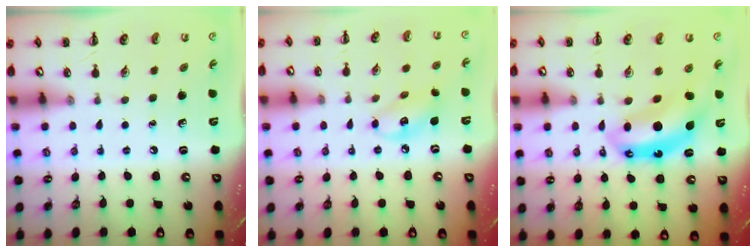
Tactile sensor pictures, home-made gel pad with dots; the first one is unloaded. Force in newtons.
{"total": 7.3, "press": 7.2, "slide": 1.1}
{"total": 7.8, "press": 7.6, "slide": 2.0}